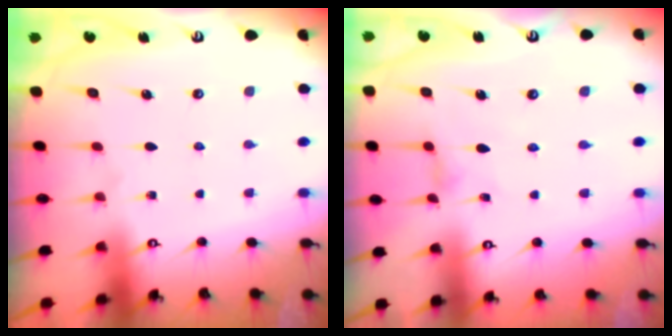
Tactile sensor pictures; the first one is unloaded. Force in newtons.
{"total": 1.8, "press": 1.7, "slide": 0.4}